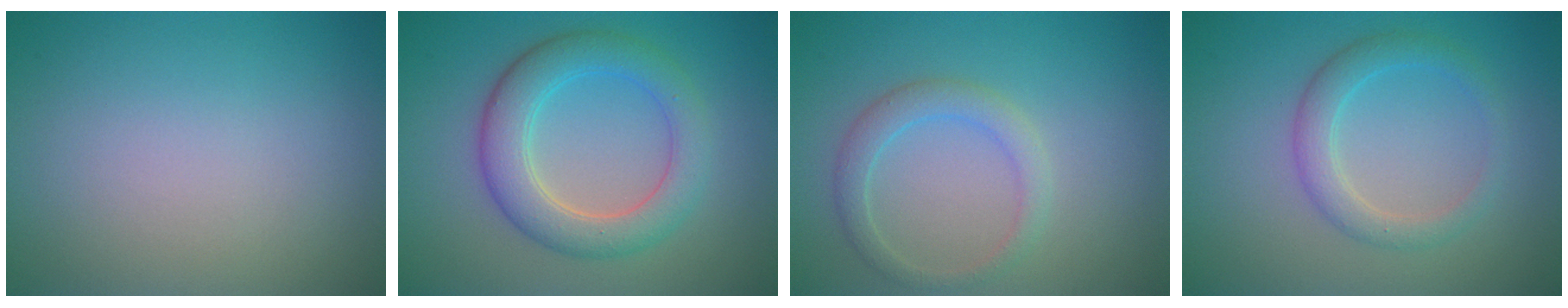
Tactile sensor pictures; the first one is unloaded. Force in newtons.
{"total": 5.4, "press": 5.4, "slide": 0.1}
{"total": 2.3, "press": 2.3, "slide": 0.2}
{"total": 2.8, "press": 2.8, "slide": 0.3}